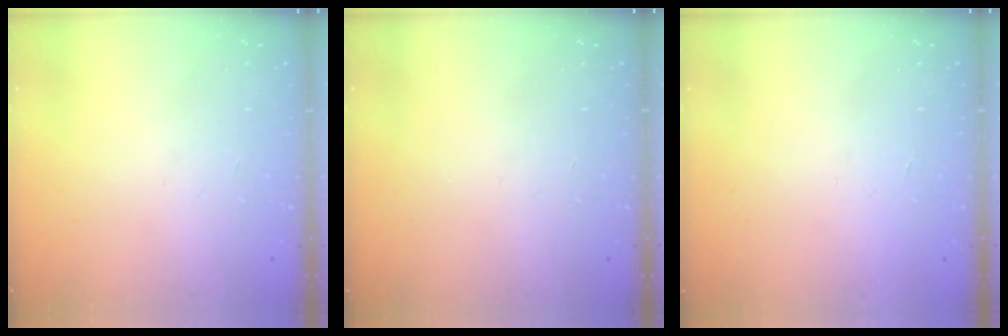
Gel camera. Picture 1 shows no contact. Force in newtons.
{"total": 0.0}
{"total": 1.7, "press": 1.7, "slide": 0.1}